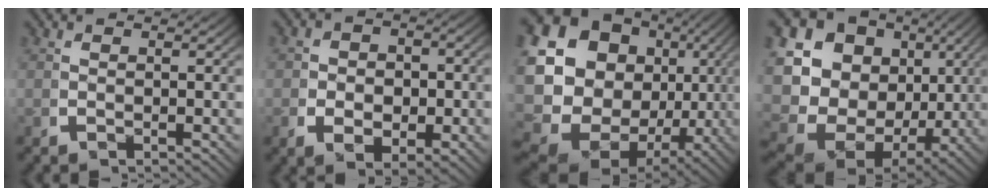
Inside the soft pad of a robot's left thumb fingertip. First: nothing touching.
{"total": 4.2, "force": [-0.8, 3.1, 2.8], "torque": [-0.033, -0.013, -0.012]}
{"total": 19.8, "force": [0.9, 14.9, 12.9], "torque": [-0.280, -0.035, 0.021]}
{"total": 19.0, "force": [0.8, 15.4, 11.0], "torque": [-0.241, -0.034, 0.009]}